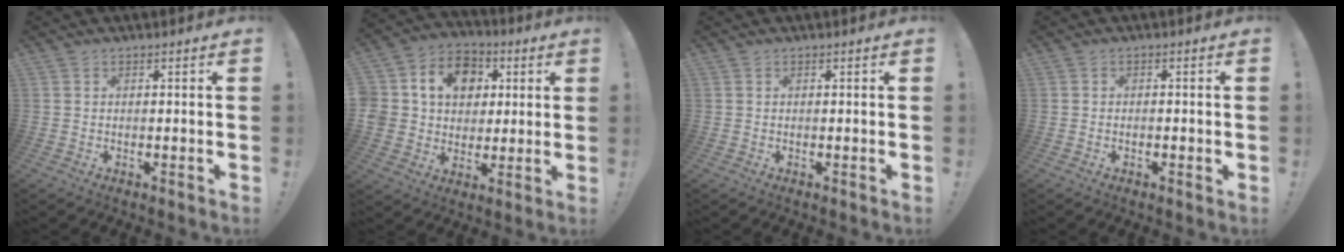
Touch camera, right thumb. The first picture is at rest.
{"total": 14.6, "force": [4.2, 12.1, 7.0], "torque": [-0.113, -0.003, 0.089]}
{"total": 0.0}
{"total": 0.9, "force": [-0.4, 0.5, 0.6], "torque": [-0.011, 0.003, -0.007]}